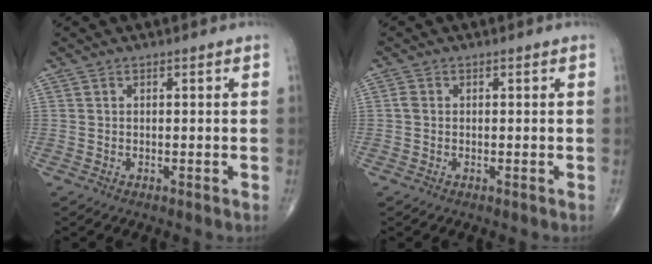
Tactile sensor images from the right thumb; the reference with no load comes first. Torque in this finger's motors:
{"motor_torque": [-0.11, 0.02, 0.10, -0.04, 0.05]}